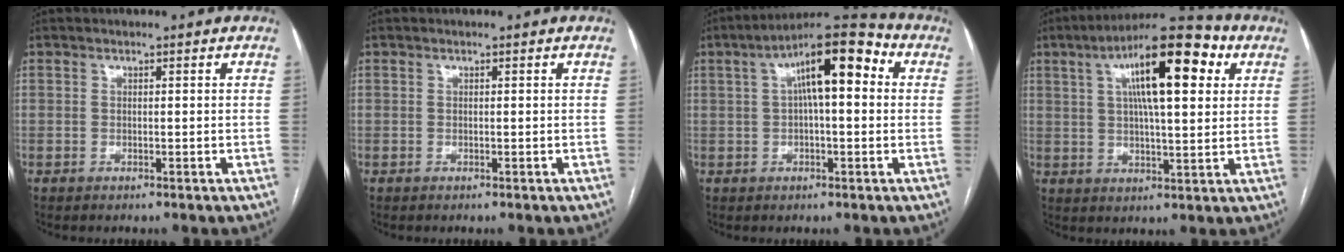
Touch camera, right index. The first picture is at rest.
{"total": 0.0}
{"total": 12.6, "force": [3.0, 3.3, 11.8], "torque": [-0.186, 0.047, 0.039]}
{"total": 16.0, "force": [5.9, 3.7, 14.5], "torque": [-0.232, 0.034, 0.088]}